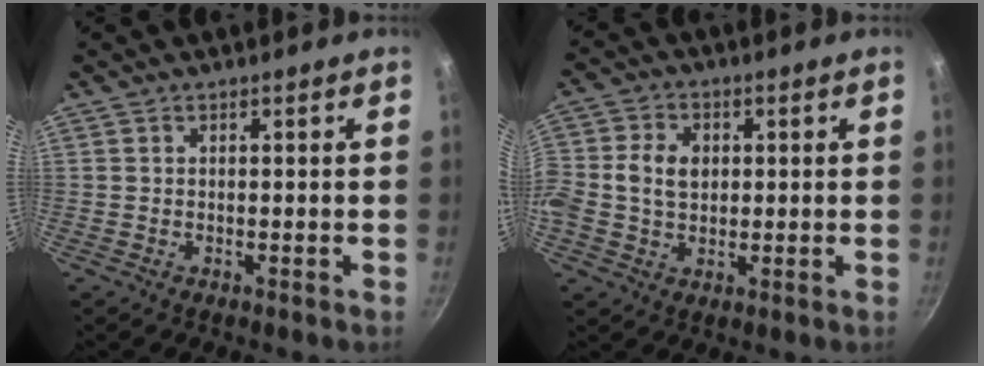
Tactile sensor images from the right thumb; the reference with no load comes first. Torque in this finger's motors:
{"motor_torque": [2.49, 2.52, 0.40, -0.20, 0.25]}